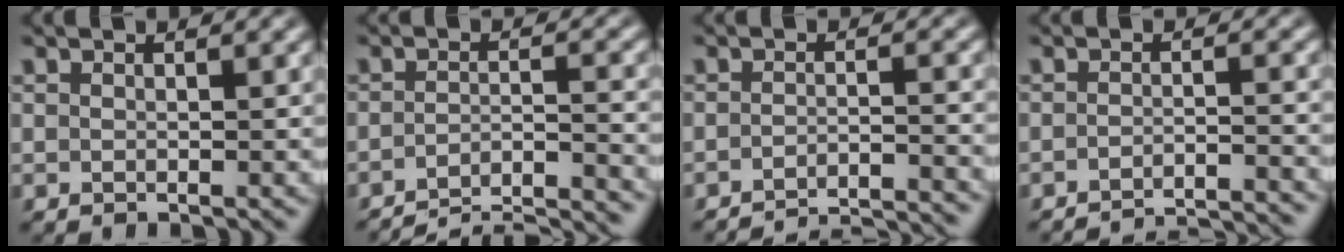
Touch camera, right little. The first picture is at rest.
{"total": 10.4, "force": [-9.6, 2.8, 2.8], "torque": [-0.028, -0.033, -0.145]}
{"total": 11.0, "force": [-10.7, 1.7, 1.4], "torque": [0.010, -0.024, -0.167]}
{"total": 10.0, "force": [-9.9, 1.3, 1.1], "torque": [0.011, -0.023, -0.152]}